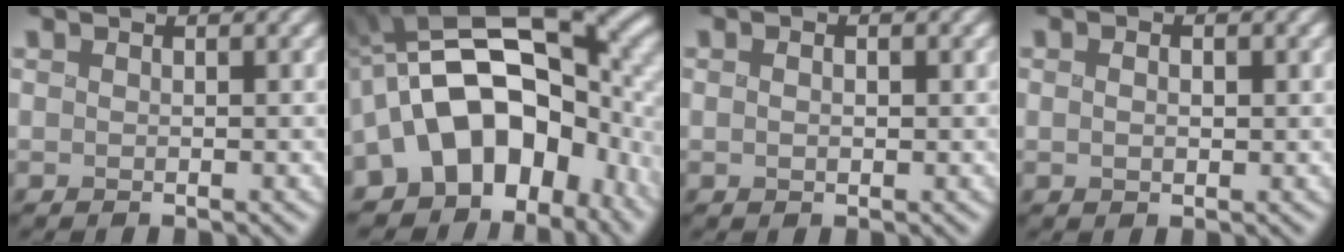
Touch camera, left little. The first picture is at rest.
{"total": 17.8, "force": [-4.2, 11.7, 12.7], "torque": [-0.167, 0.024, -0.080]}
{"total": 1.0, "force": [-0.3, 0.6, 0.7], "torque": [-0.011, -0.002, -0.003]}
{"total": 1.3, "force": [-0.2, 0.8, 1.0], "torque": [-0.017, -0.003, -0.001]}